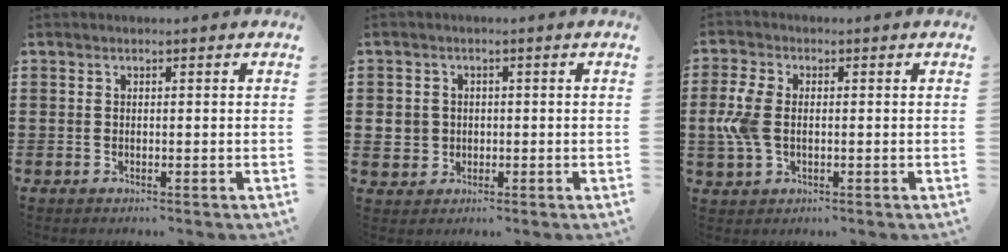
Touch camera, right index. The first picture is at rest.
{"total": 3.3, "force": [-0.1, 3.1, 1.1], "torque": [-0.032, 0.009, -0.005]}
{"total": 5.2, "force": [-0.3, 3.2, 4.1], "torque": [-0.111, -0.001, -0.013]}